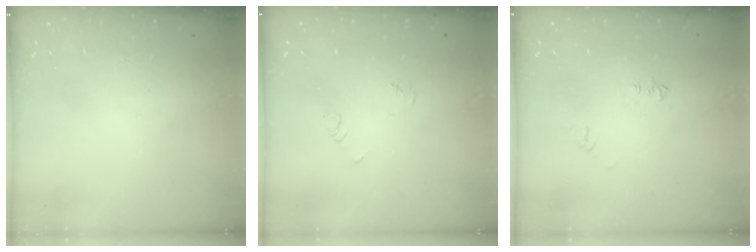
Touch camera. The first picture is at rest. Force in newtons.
{"total": 3.1, "press": 3.1, "slide": 0.4}
{"total": 5.3, "press": 5.3, "slide": 0.6}